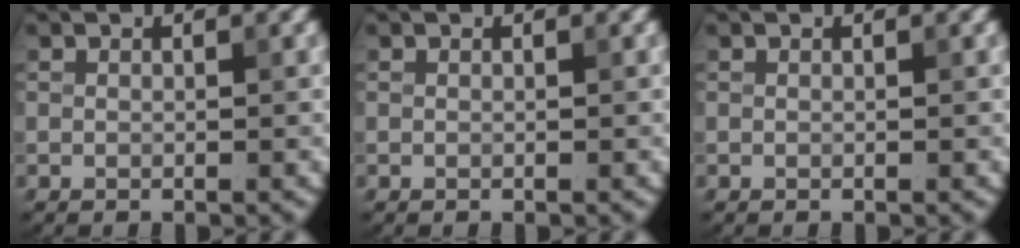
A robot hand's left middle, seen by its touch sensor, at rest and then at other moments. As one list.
[{"total": 0.0}, {"total": 0.0}]